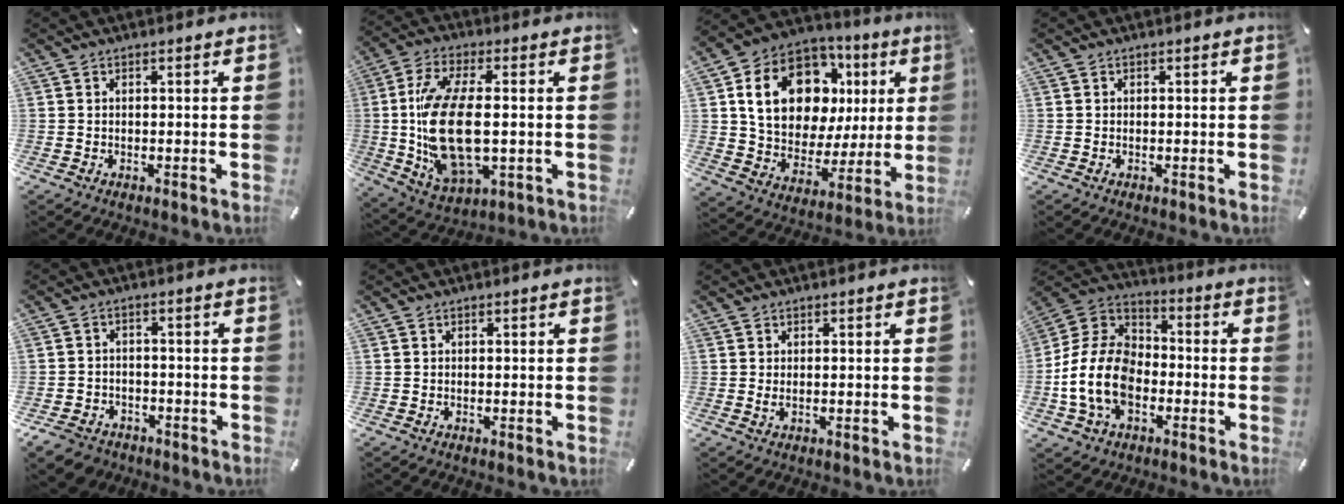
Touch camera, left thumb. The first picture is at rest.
{"total": 18.7, "force": [0.1, 9.1, 16.3], "torque": [-0.353, -0.014, 0.005]}
{"total": 19.5, "force": [7.1, 14.0, 11.5], "torque": [-0.202, -0.022, 0.134]}
{"total": 0.0}
{"total": 5.5, "force": [-3.8, 3.7, 1.5], "torque": [-0.038, 0.020, -0.075]}
{"total": 0.0}
{"total": 1.3, "force": [0.3, 0.5, 1.2], "torque": [-0.015, -0.003, 0.002]}
{"total": 15.0, "force": [-4.5, 10.9, 9.3], "torque": [-0.224, 0.018, -0.087]}